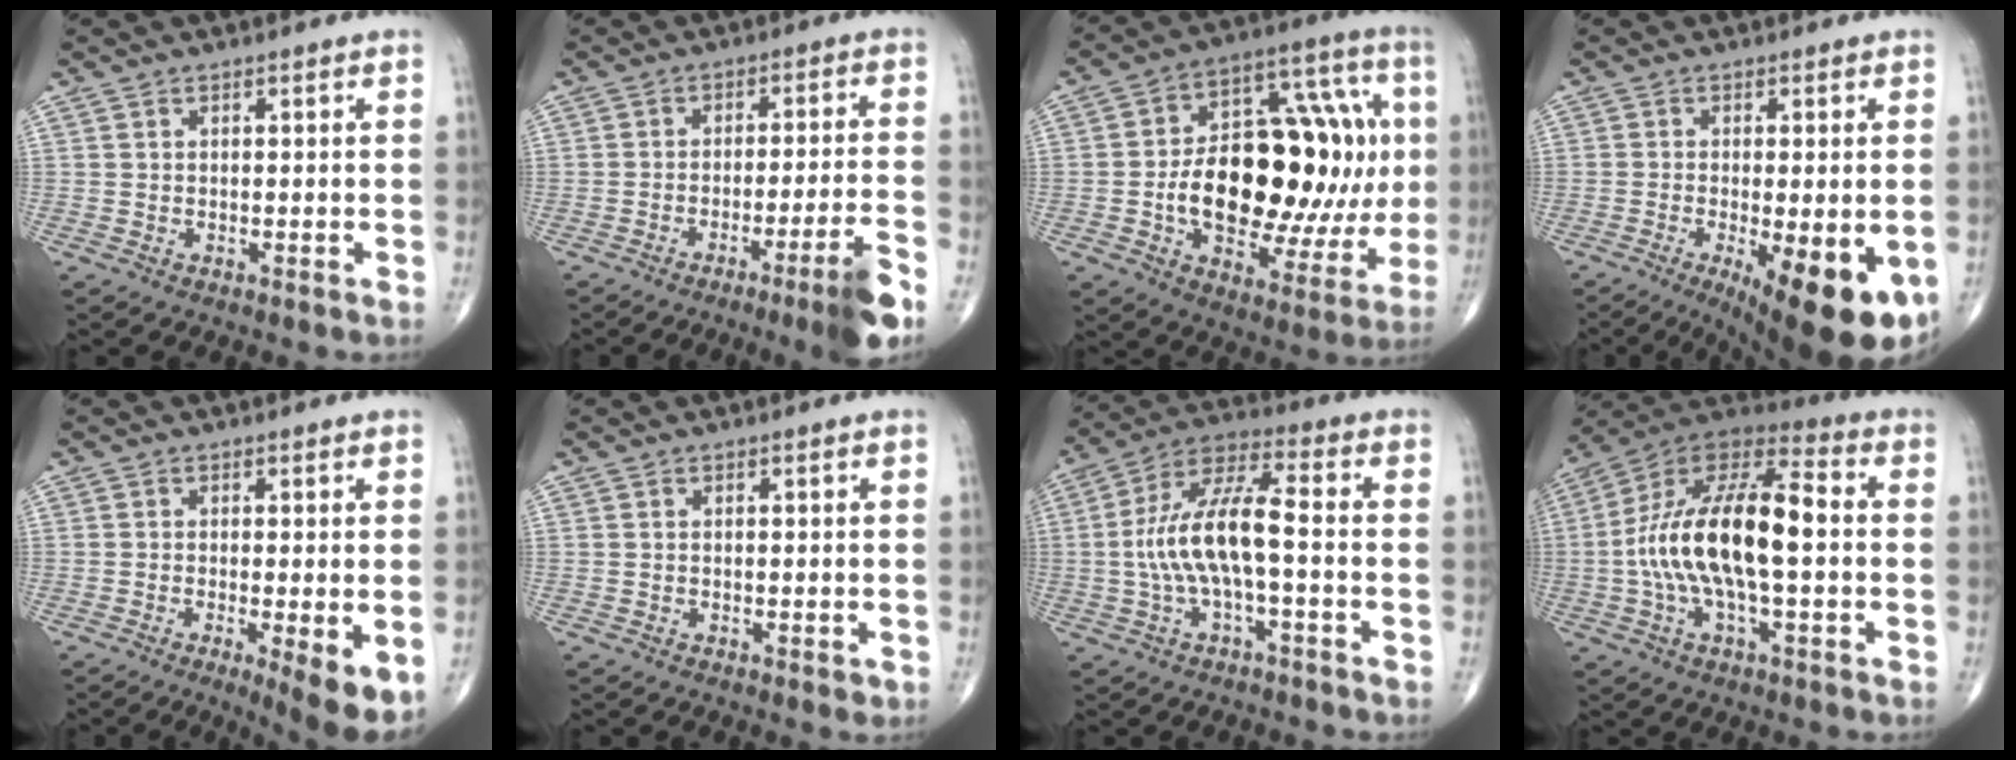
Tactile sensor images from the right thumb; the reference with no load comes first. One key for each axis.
{"total": 8.9, "fx": -5.4, "fy": 0.1, "fz": 7.1, "tx": -0.107, "ty": 0.019, "tz": -0.080}
{"total": 29.1, "fx": 0.3, "fy": 15.6, "fz": 24.6, "tx": -0.340, "ty": 0.032, "tz": 0.017}
{"total": 16.0, "fx": -6.1, "fy": 5.1, "fz": 13.8, "tx": -0.160, "ty": -0.020, "tz": -0.078}
{"total": 7.3, "fx": -2.4, "fy": 1.3, "fz": 6.8, "tx": -0.097, "ty": -0.021, "tz": -0.039}
{"total": 0.7, "fx": -0.2, "fy": 0.4, "fz": 0.6, "tx": -0.008, "ty": -0.003, "tz": -0.002}
{"total": 13.0, "fx": -1.5, "fy": 4.2, "fz": 12.2, "tx": -0.254, "ty": 0.046, "tz": -0.032}
{"total": 20.6, "fx": -1.0, "fy": 8.3, "fz": 18.8, "tx": -0.351, "ty": 0.041, "tz": -0.027}